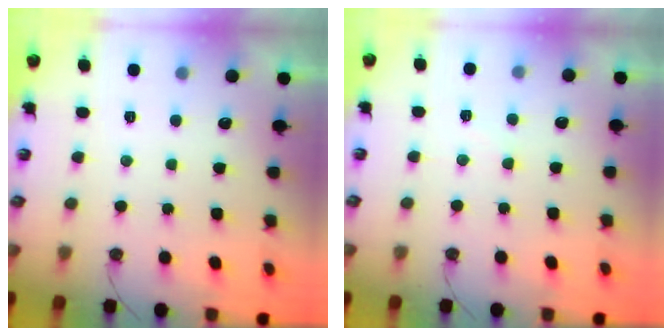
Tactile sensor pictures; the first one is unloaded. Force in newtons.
{"total": 6.5, "press": 6.4, "slide": 0.7}